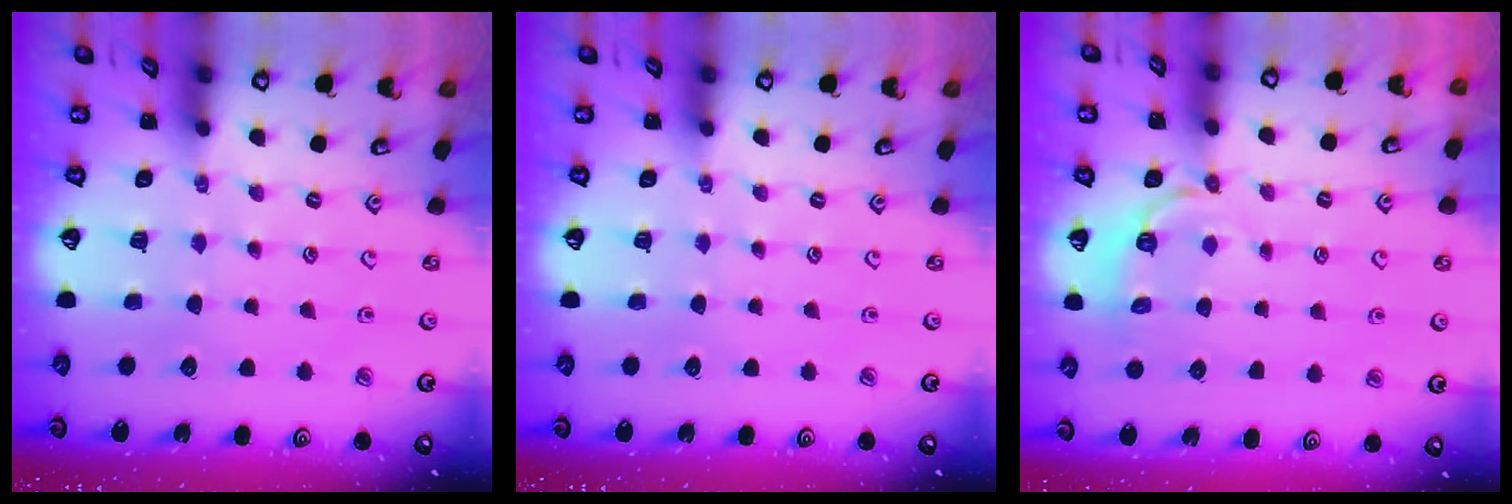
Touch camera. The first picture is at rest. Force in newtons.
{"total": 0.0}
{"total": 5.5, "press": 5.1, "slide": 1.9}